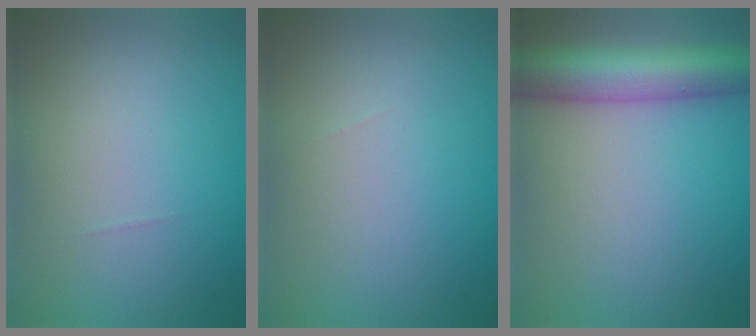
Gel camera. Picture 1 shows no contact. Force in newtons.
{"total": 0.0}
{"total": 8.0, "press": 8.0, "slide": 0.2}